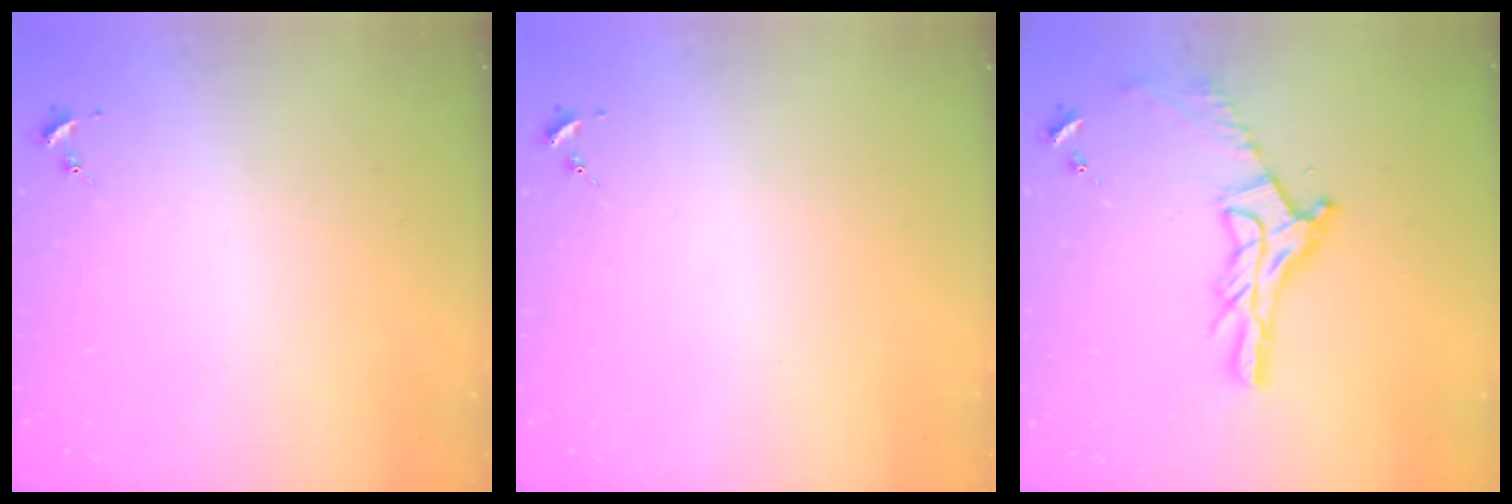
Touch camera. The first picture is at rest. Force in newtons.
{"total": 0.0}
{"total": 14.9, "press": 14.9, "slide": 0.9}